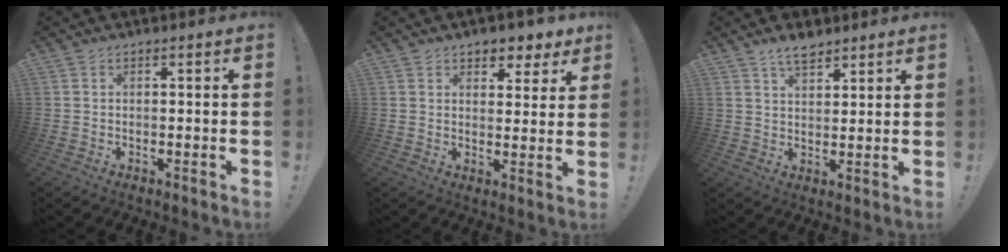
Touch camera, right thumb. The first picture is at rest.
{"total": 6.0, "force": [4.5, 3.5, 1.8], "torque": [-0.014, -0.032, 0.083]}
{"total": 5.8, "force": [4.5, 2.4, 2.7], "torque": [-0.048, -0.021, 0.082]}